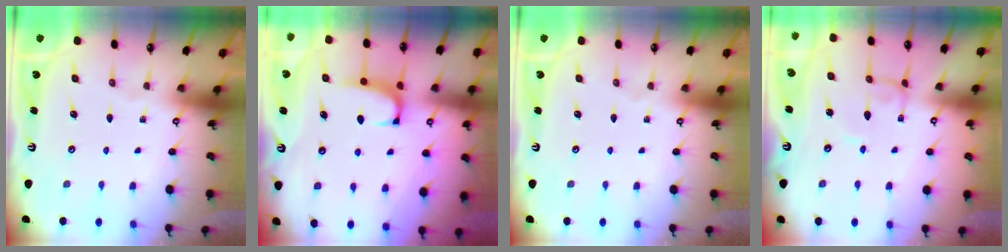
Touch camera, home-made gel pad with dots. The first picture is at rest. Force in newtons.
{"total": 0.9, "press": 0.6, "slide": 0.6}
{"total": 0.0}
{"total": 0.0}